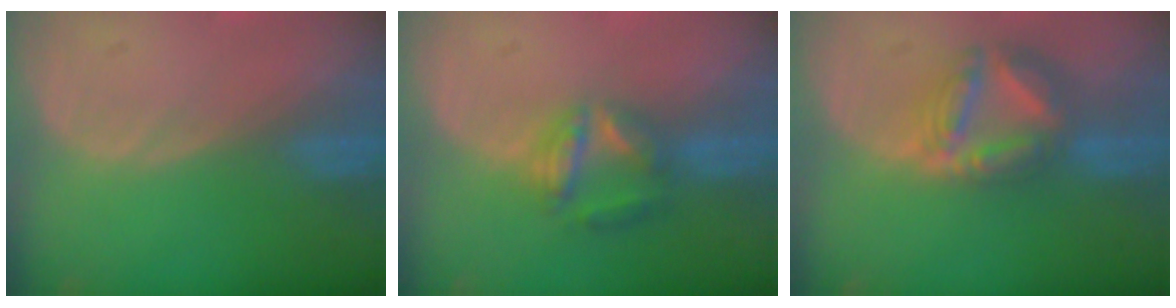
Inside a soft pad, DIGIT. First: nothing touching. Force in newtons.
{"total": 5.7, "press": 5.4, "slide": 1.9}
{"total": 8.0, "press": 7.0, "slide": 4.0}